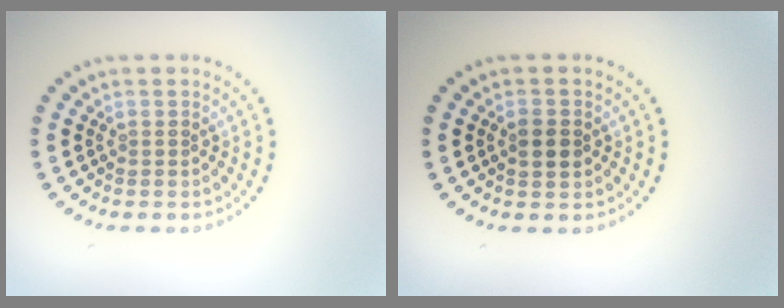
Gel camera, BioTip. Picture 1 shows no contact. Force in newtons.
{"total": 2.3, "press": 2.3, "slide": 0.0}